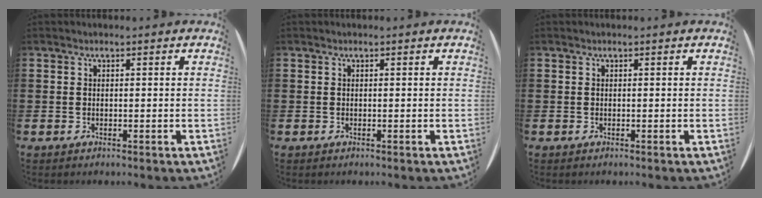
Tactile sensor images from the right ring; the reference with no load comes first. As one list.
[{"total": 0.0}, {"total": 0.0}]